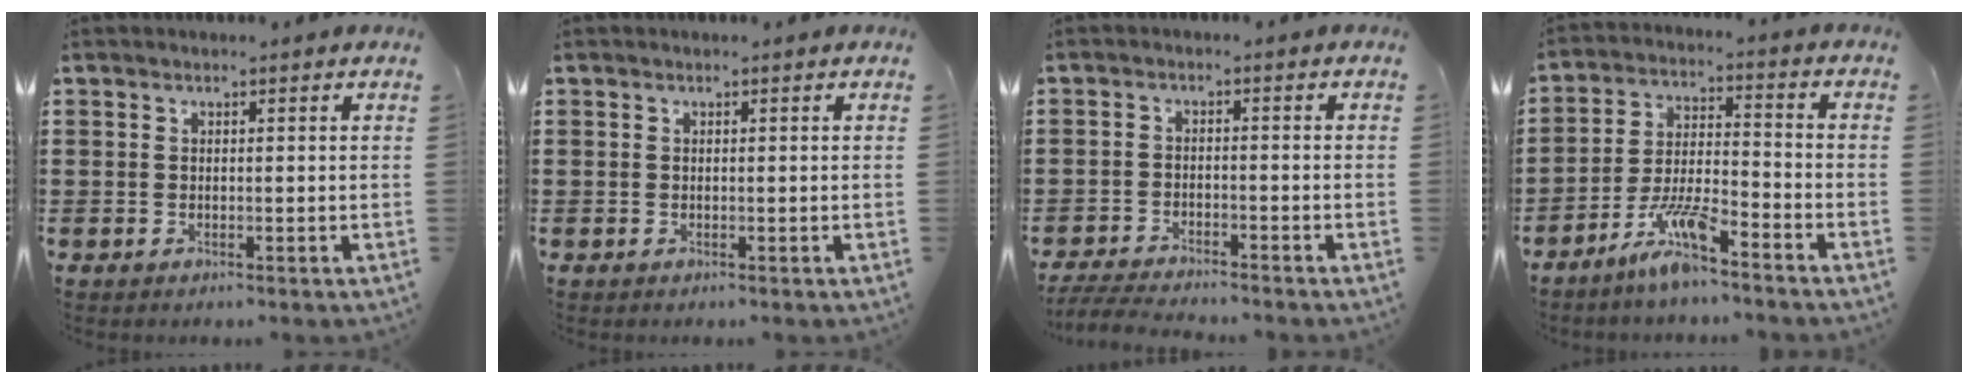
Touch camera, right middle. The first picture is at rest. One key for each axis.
{"total": 0.0}
{"total": 3.7, "fx": -3.6, "fy": 0.1, "fz": 0.9, "tx": -0.029, "ty": -0.008, "tz": -0.078}
{"total": 7.8, "fx": -6.1, "fy": 0.9, "fz": 4.8, "tx": -0.111, "ty": -0.009, "tz": -0.120}